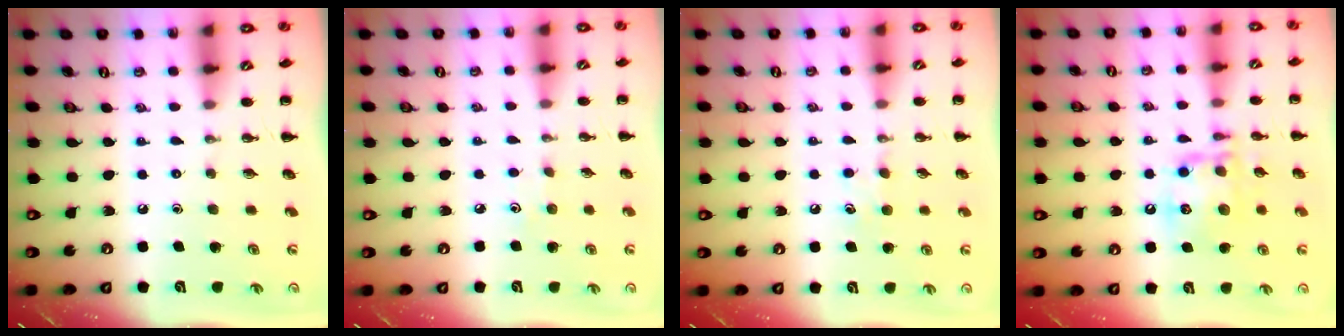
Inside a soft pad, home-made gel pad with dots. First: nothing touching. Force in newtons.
{"total": 2.8, "press": 2.7, "slide": 0.8}
{"total": 4.6, "press": 4.4, "slide": 1.5}
{"total": 15.3, "press": 15.1, "slide": 2.1}